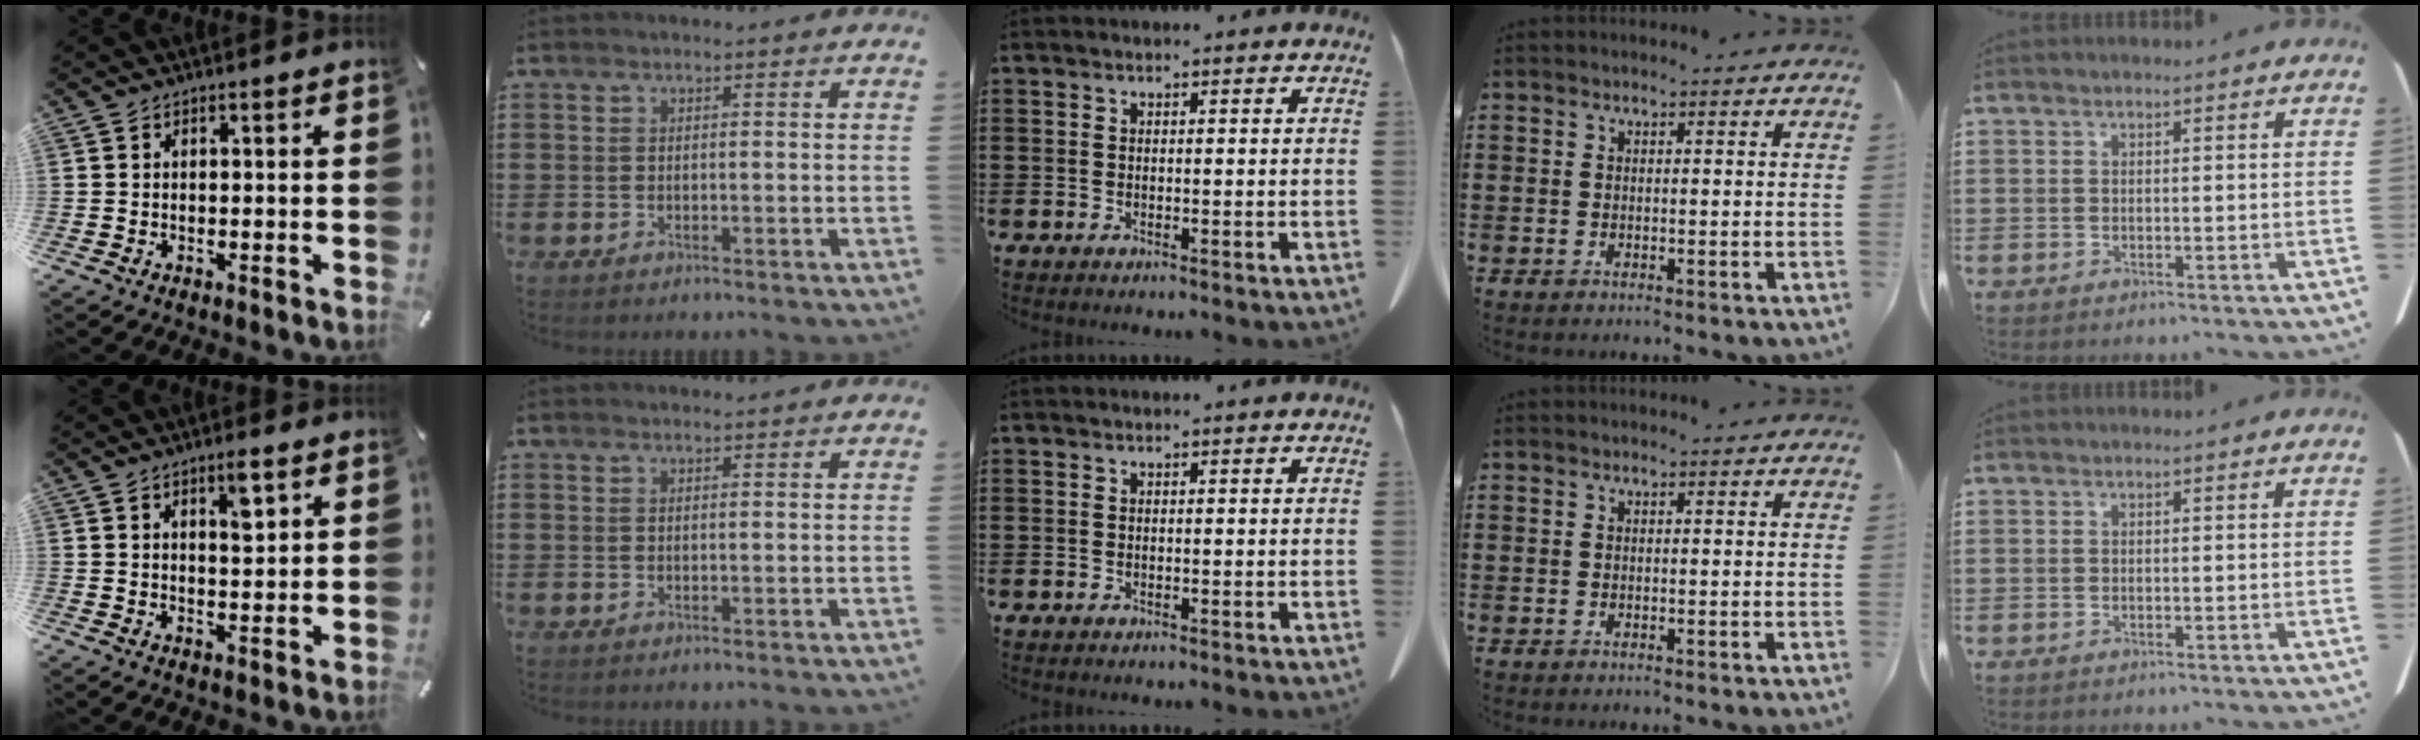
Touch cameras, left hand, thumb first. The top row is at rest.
{"thumb": {"total": 5.2, "force": [2.6, 2.0, 4.1], "torque": [-0.055, -0.009, 0.037]}, "index": {"total": 0.6, "force": [0.6, 0.0, 0.2], "torque": [-0.006, -0.002, 0.012]}}